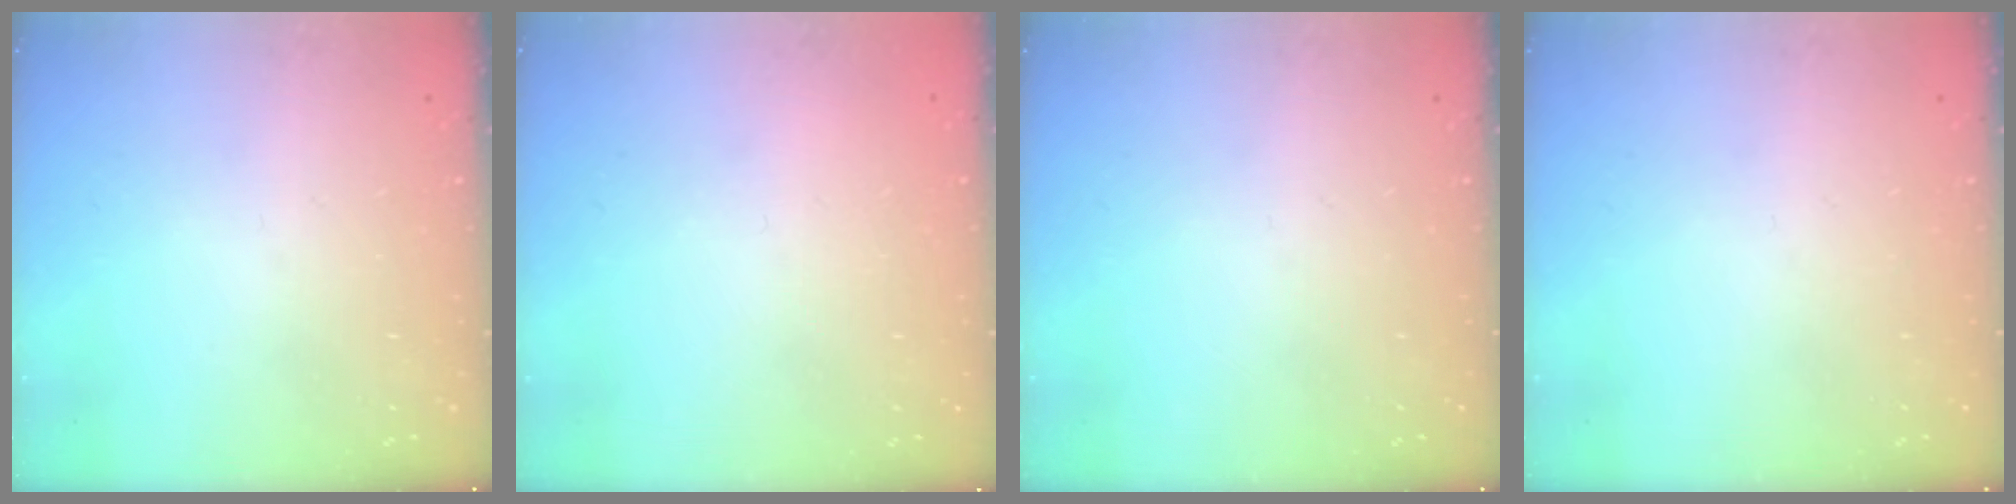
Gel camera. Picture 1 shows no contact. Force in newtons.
{"total": 2.3, "press": 2.3, "slide": 0.1}
{"total": 0.0}
{"total": 0.0}